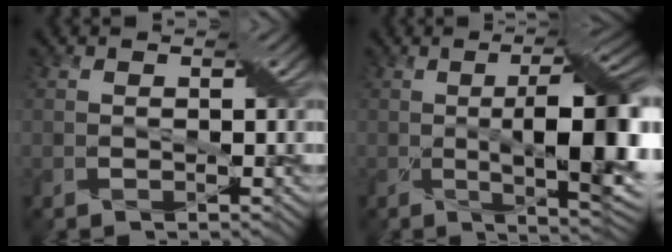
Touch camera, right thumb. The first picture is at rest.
{"total": 13.7, "force": [-0.9, 3.9, 13.1], "torque": [-0.188, 0.004, -0.007]}